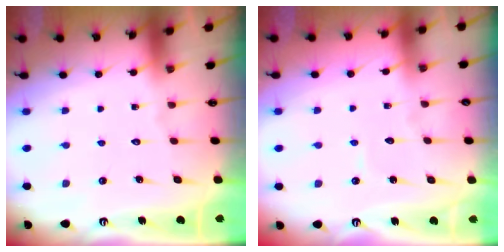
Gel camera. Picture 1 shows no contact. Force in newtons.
{"total": 3.7, "press": 3.7, "slide": 0.3}